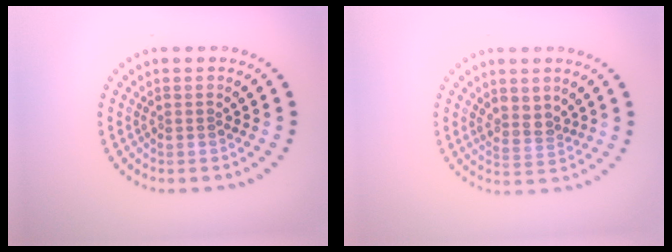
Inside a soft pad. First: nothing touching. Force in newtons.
{"total": 1.8, "press": 1.6, "slide": 1.0}